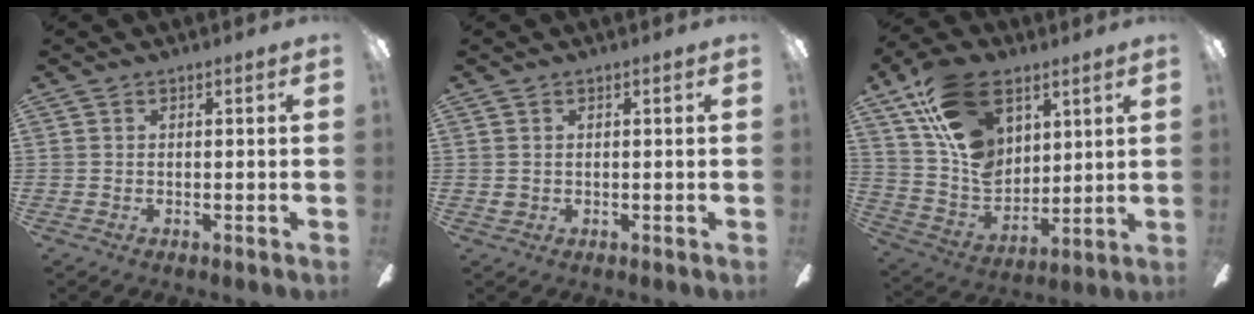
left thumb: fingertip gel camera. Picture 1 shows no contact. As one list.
[{"total": 1.0, "force": [0.1, 1.0, 0.3], "torque": [-0.006, 0.006, 0.000]}, {"total": 19.3, "force": [9.9, 12.6, 10.9], "torque": [-0.201, -0.036, 0.192]}]